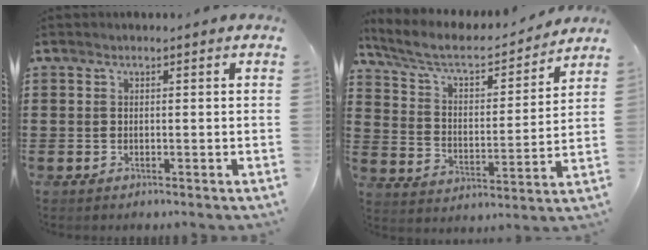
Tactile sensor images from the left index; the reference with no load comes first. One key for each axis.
{"total": 6.6, "fx": 5.6, "fy": 1.8, "fz": 2.9, "tx": -0.083, "ty": -0.033, "tz": 0.091}